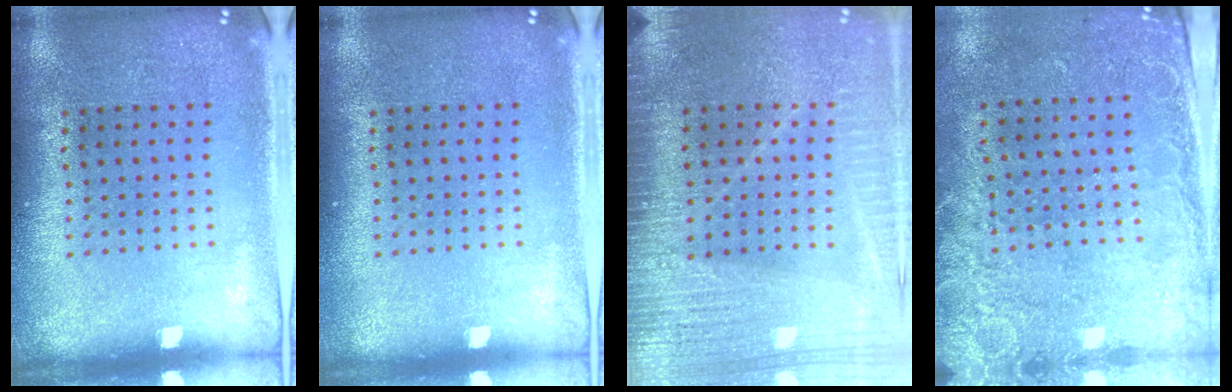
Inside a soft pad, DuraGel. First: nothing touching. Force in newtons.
{"total": 0.0}
{"total": 3.7, "press": 3.4, "slide": 1.5}
{"total": 2.6, "press": 2.1, "slide": 1.5}